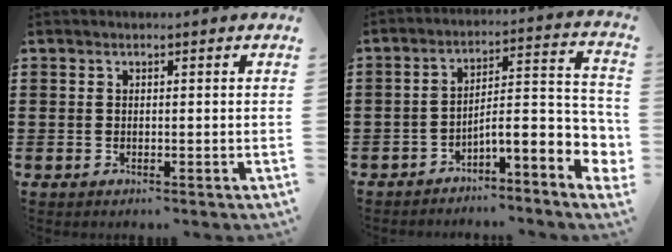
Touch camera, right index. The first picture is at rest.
{"total": 7.2, "force": [-4.1, 1.4, 5.8], "torque": [-0.094, -0.024, -0.082]}